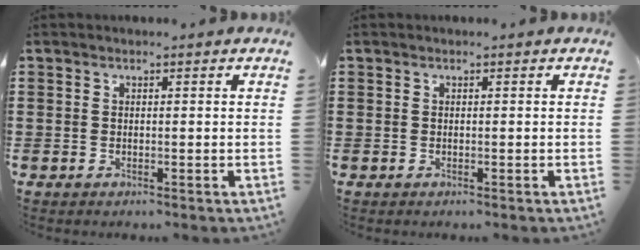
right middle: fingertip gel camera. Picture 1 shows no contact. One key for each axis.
{"total": 0.0}